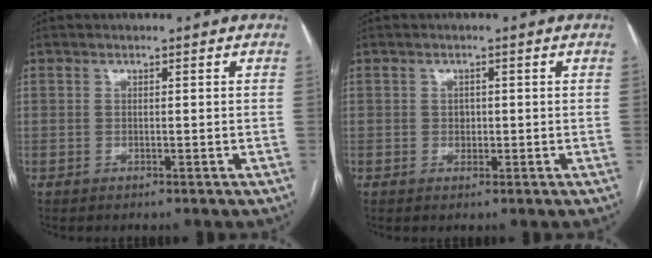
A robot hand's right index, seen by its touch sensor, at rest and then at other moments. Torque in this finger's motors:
{"motor_torque": [0.53, 0.29, -0.01, 0.02]}